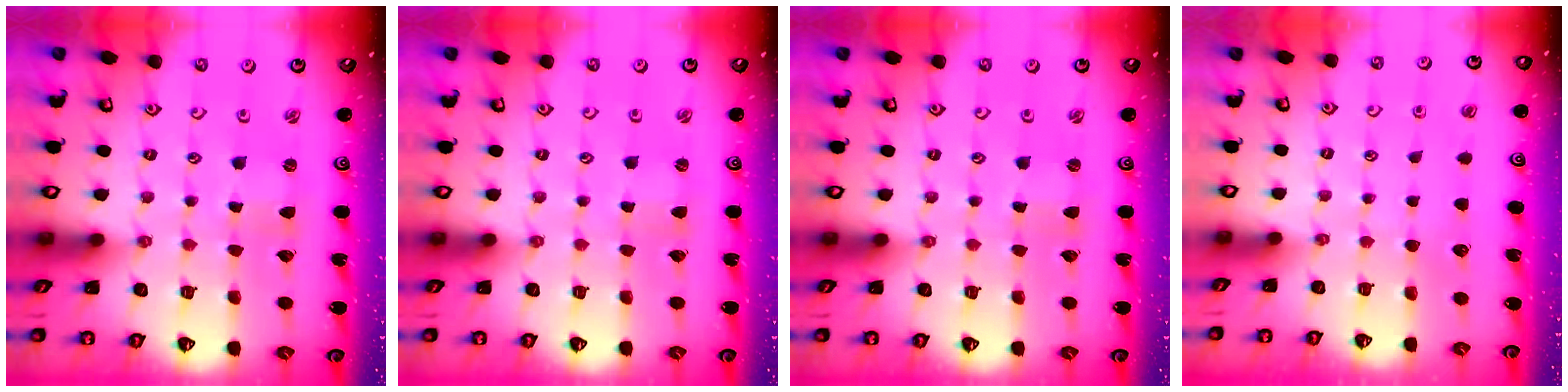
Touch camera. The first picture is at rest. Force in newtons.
{"total": 1.4, "press": 1.4, "slide": 0.2}
{"total": 0.0}
{"total": 0.0}